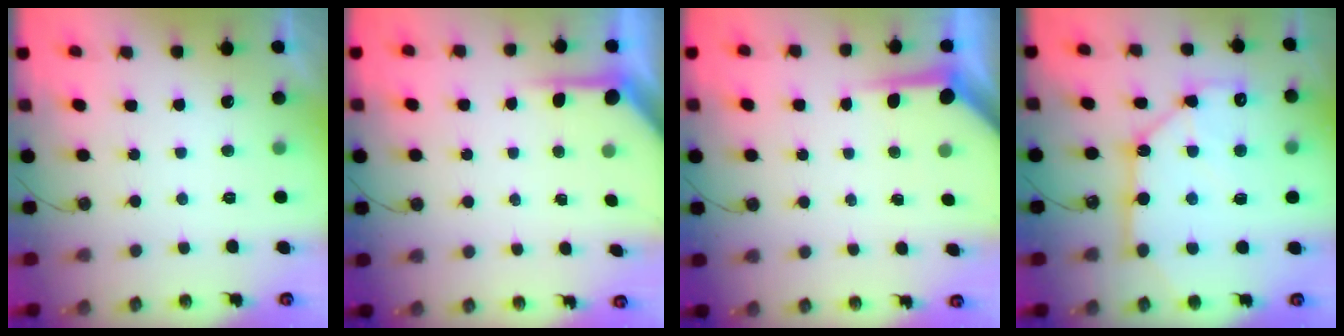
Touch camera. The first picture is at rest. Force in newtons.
{"total": 5.1, "press": 5.1, "slide": 0.3}
{"total": 4.8, "press": 4.8, "slide": 0.4}
{"total": 14.4, "press": 14.4, "slide": 1.0}